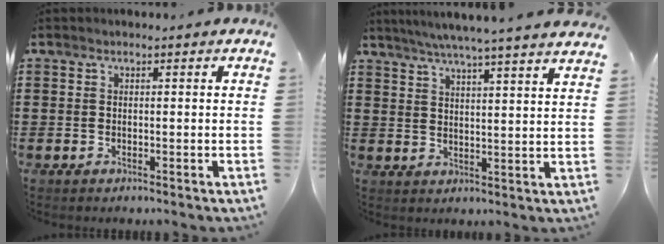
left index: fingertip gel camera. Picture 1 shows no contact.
{"total": 5.6, "force": [5.1, -0.9, 2.3], "torque": [-0.061, -0.027, 0.087]}